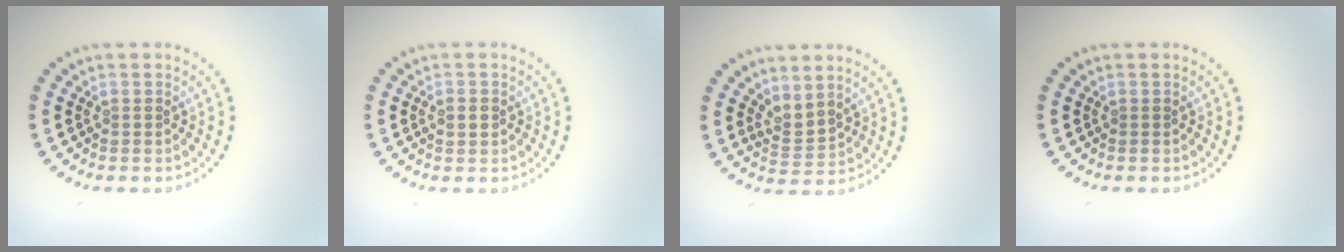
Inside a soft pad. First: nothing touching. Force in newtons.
{"total": 0.9, "press": 0.9, "slide": 0.1}
{"total": 2.2, "press": 1.5, "slide": 1.7}
{"total": 0.0}